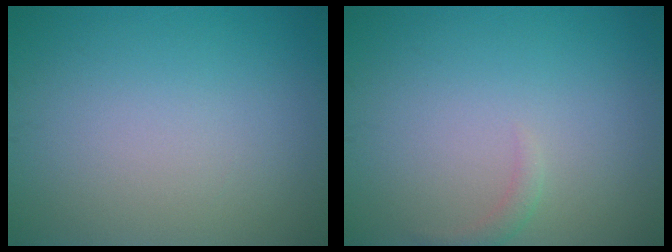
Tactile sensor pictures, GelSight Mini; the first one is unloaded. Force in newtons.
{"total": 1.0, "press": 1.0, "slide": 0.1}